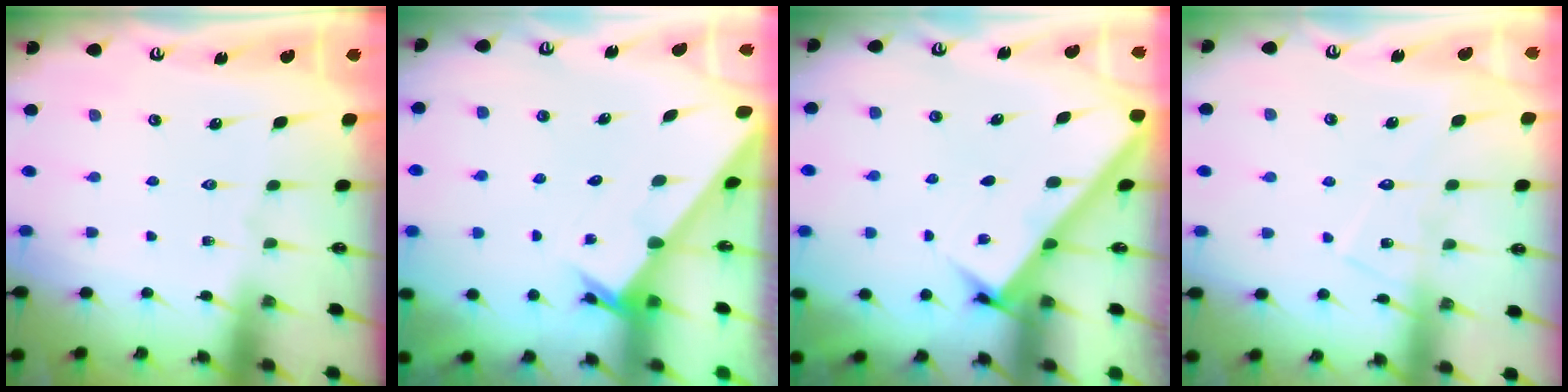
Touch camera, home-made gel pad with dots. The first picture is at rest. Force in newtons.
{"total": 1.5, "press": 1.5, "slide": 0.1}
{"total": 2.9, "press": 2.9, "slide": 0.1}
{"total": 8.8, "press": 8.8, "slide": 0.6}